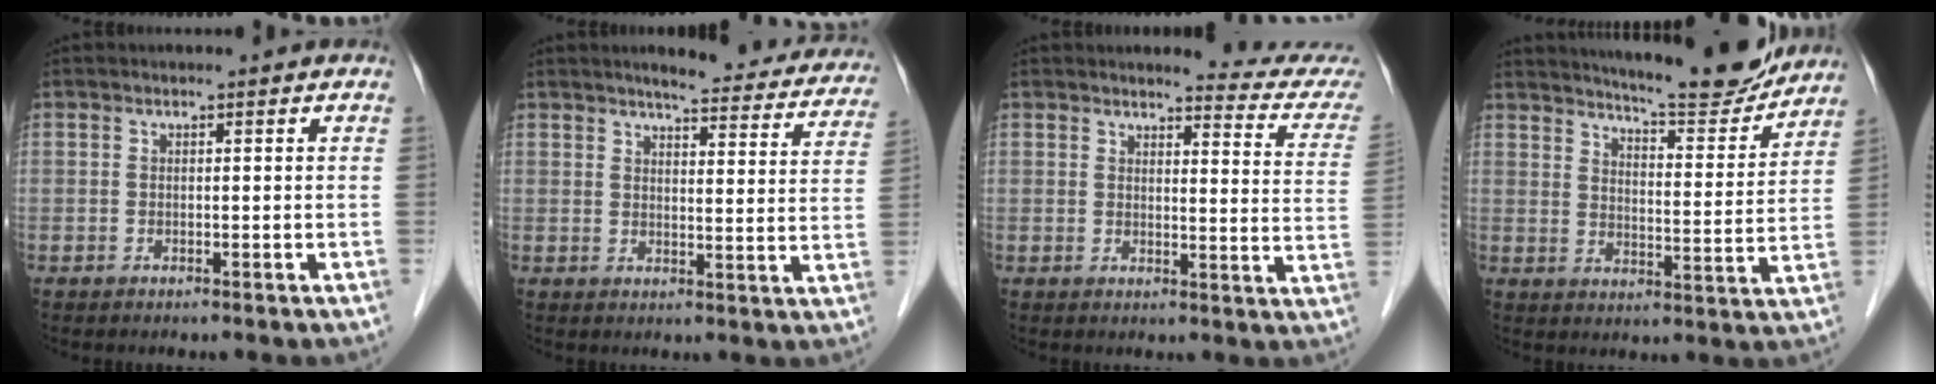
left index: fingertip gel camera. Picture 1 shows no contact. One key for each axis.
{"total": 16.3, "fx": 14.7, "fy": 2.9, "fz": 6.3, "tx": -0.054, "ty": -0.020, "tz": 0.158}
{"total": 10.0, "fx": 9.9, "fy": -0.1, "fz": 1.2, "tx": -0.004, "ty": -0.074, "tz": 0.091}
{"total": 14.3, "fx": 13.4, "fy": 1.1, "fz": 4.9, "tx": -0.074, "ty": -0.022, "tz": 0.180}